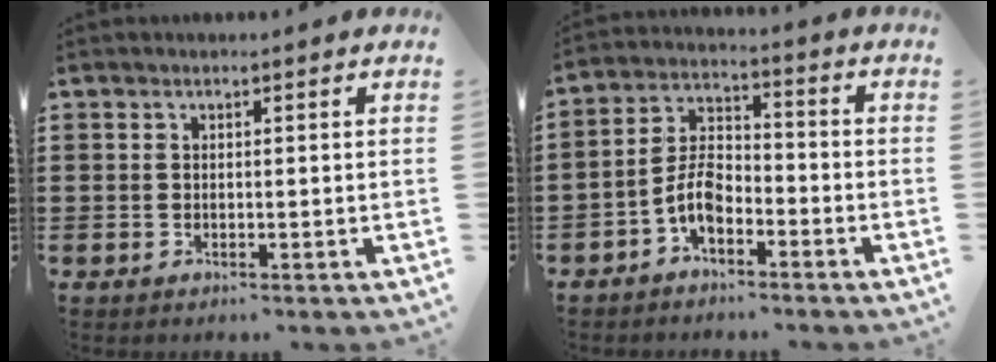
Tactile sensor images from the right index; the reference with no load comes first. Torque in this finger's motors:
{"motor_torque": [2.14, 0.00, 0.71, 0.12]}